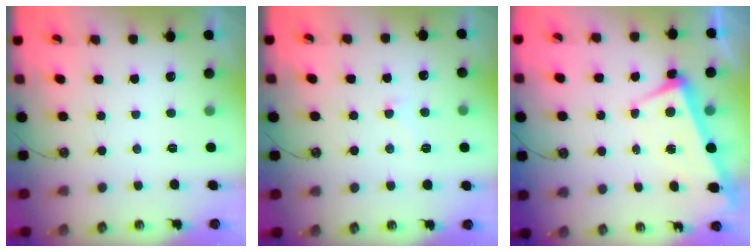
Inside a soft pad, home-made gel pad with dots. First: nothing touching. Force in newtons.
{"total": 5.0, "press": 4.9, "slide": 0.8}
{"total": 3.7, "press": 3.7, "slide": 0.7}